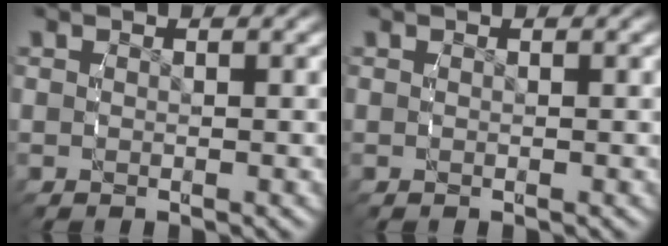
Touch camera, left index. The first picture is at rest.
{"total": 0.0}